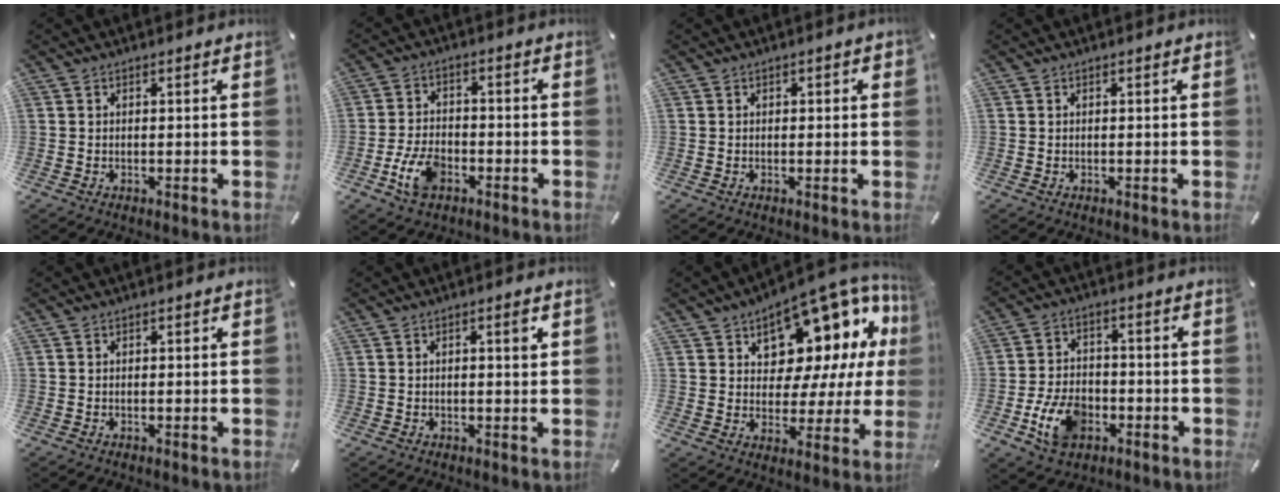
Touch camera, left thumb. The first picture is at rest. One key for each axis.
{"total": 8.4, "fx": -3.6, "fy": 5.3, "fz": 5.5, "tx": -0.122, "ty": 0.010, "tz": -0.066}
{"total": 0.7, "fx": 0.0, "fy": 0.6, "fz": 0.4, "tx": -0.007, "ty": 0.004, "tz": -0.001}
{"total": 0.0}
{"total": 0.0}
{"total": 2.2, "fx": 0.6, "fy": 0.6, "fz": 2.1, "tx": -0.025, "ty": -0.002, "tz": 0.005}
{"total": 13.5, "fx": 9.6, "fy": 7.7, "fz": 5.4, "tx": -0.069, "ty": -0.098, "tz": 0.166}
{"total": 10.9, "fx": -4.0, "fy": 7.7, "fz": 6.7, "tx": -0.135, "ty": 0.014, "tz": -0.068}